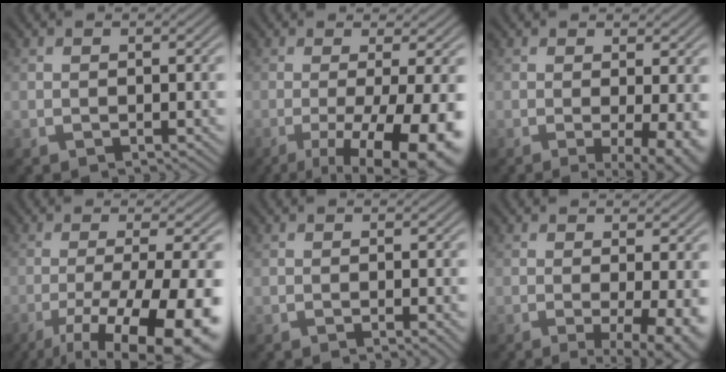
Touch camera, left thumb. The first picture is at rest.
{"total": 12.2, "force": [-4.0, 3.0, 11.1], "torque": [-0.148, -0.005, -0.051]}
{"total": 5.2, "force": [-0.6, 1.2, 5.1], "torque": [-0.075, -0.009, -0.009]}
{"total": 14.8, "force": [-6.9, 3.8, 12.6], "torque": [-0.188, -0.014, -0.097]}
{"total": 1.0, "force": [-0.2, 0.1, 1.0], "torque": [-0.015, -0.003, -0.006]}
{"total": 6.4, "force": [-0.8, 1.6, 6.1], "torque": [-0.087, -0.009, -0.010]}